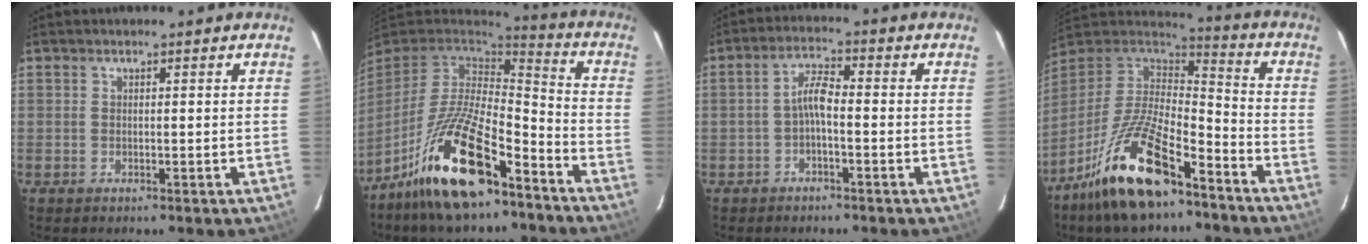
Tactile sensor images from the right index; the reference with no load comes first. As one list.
[{"total": 20.1, "force": [-13.0, 6.7, 13.9], "torque": [-0.279, -0.015, -0.234]}, {"total": 3.7, "force": [-1.5, 1.0, 3.3], "torque": [-0.069, 0.013, -0.030]}, {"total": 19.8, "force": [-12.8, 6.8, 13.5], "torque": [-0.273, -0.020, -0.231]}]